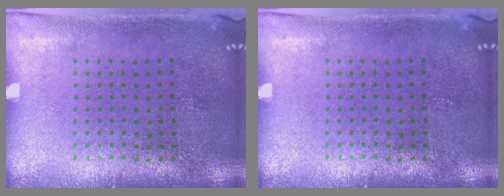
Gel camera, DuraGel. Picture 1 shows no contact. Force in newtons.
{"total": 0.0}